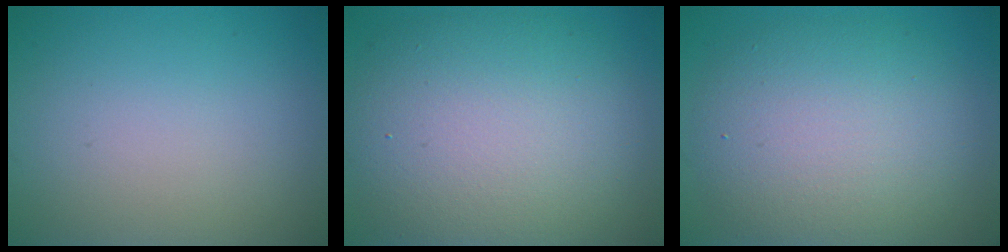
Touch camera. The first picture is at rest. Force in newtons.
{"total": 11.2, "press": 11.2, "slide": 0.7}
{"total": 8.2, "press": 8.2, "slide": 0.5}